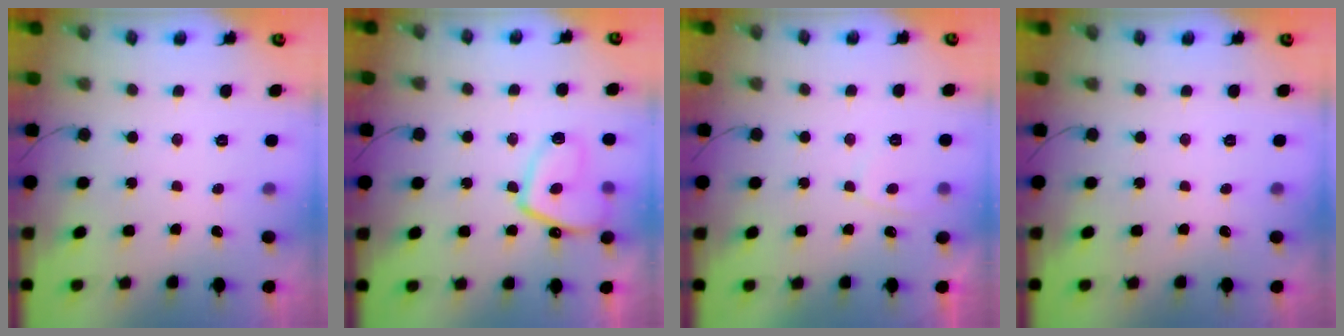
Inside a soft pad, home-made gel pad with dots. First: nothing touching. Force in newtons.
{"total": 11.6, "press": 11.5, "slide": 1.4}
{"total": 2.1, "press": 2.0, "slide": 0.6}
{"total": 0.0}